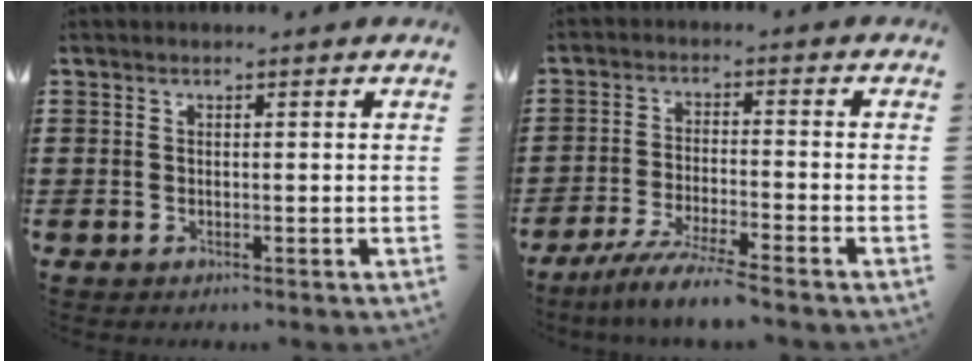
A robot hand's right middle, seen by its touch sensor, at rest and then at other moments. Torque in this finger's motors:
{"motor_torque": [2.14, 0.00, 0.34, 0.04]}